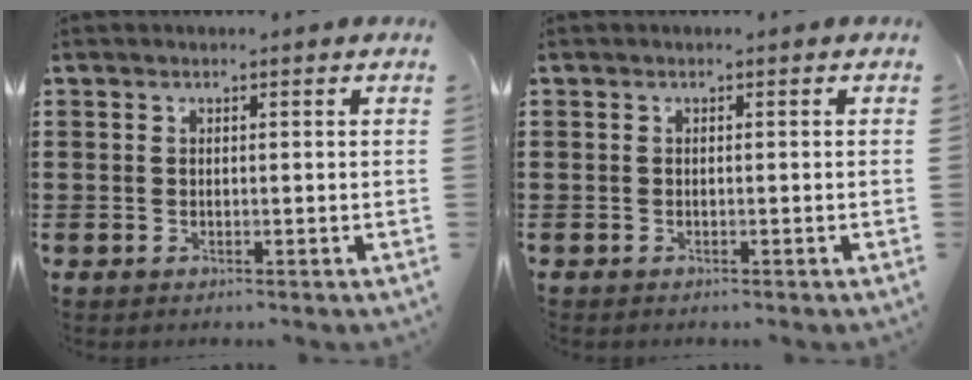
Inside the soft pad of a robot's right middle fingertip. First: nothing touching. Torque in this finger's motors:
{"motor_torque": [0.39, -0.14, 0.09, 0.03]}